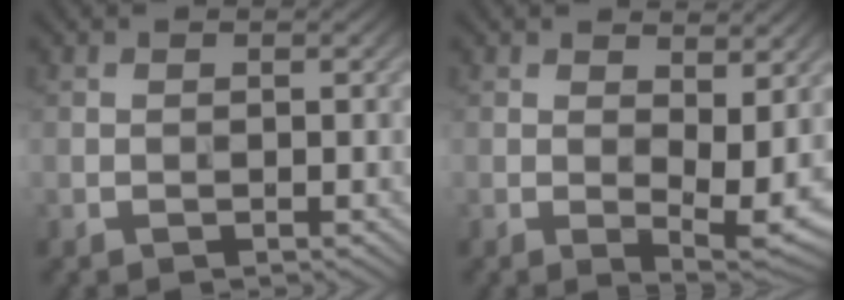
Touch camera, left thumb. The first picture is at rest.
{"total": 5.9, "force": [1.9, 2.3, 5.1], "torque": [-0.085, -0.003, 0.035]}